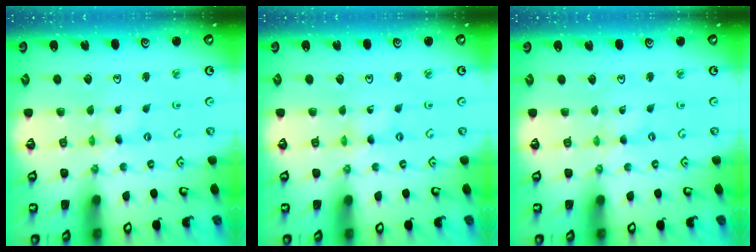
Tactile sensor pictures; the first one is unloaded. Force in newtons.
{"total": 0.8, "press": 0.8, "slide": 0.1}
{"total": 0.0}